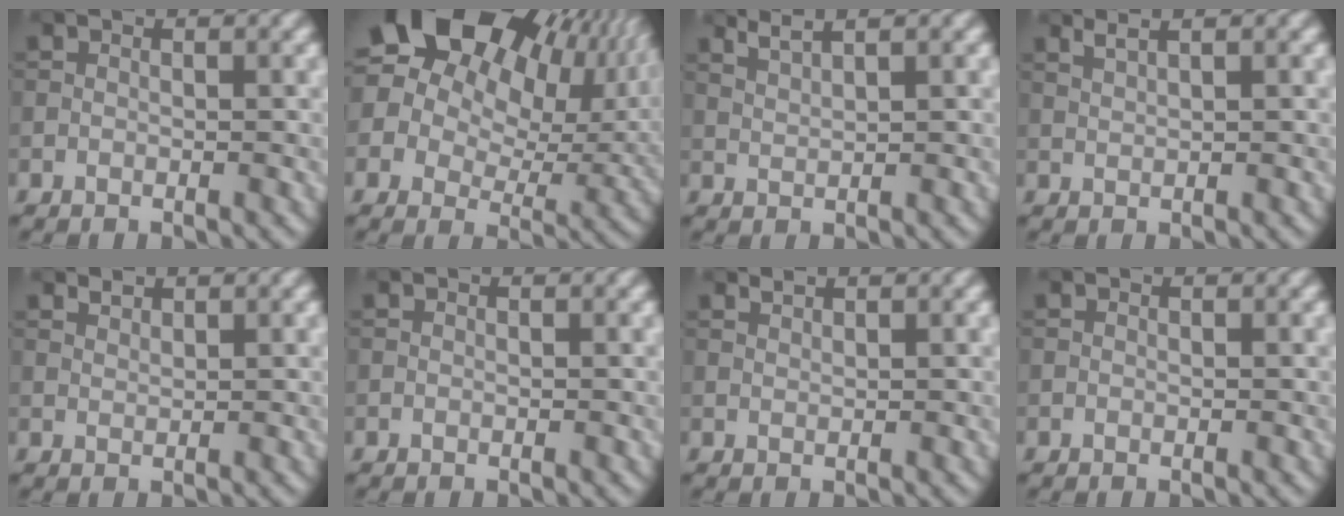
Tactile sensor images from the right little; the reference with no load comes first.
{"total": 22.4, "force": [9.6, 15.7, 12.8], "torque": [-0.234, 0.046, 0.150]}
{"total": 2.4, "force": [1.9, 0.5, 1.3], "torque": [-0.021, 0.004, 0.032]}
{"total": 2.1, "force": [1.5, 0.6, 1.3], "torque": [-0.017, 0.002, 0.020]}
{"total": 0.8, "force": [0.8, 0.2, 0.2], "torque": [-0.006, -0.001, 0.018]}
{"total": 0.0}
{"total": 0.6, "force": [0.6, 0.0, 0.1], "torque": [0.000, 0.000, 0.013]}
{"total": 0.0}